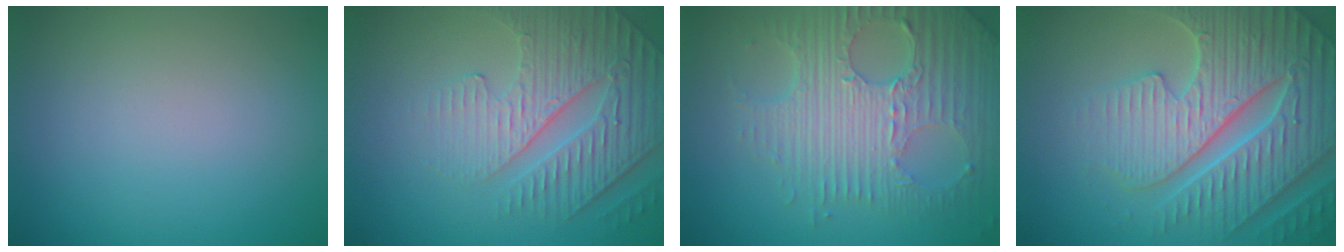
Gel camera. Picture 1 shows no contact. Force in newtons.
{"total": 4.3, "press": 4.1, "slide": 1.5}
{"total": 8.0, "press": 5.7, "slide": 5.6}
{"total": 7.4, "press": 7.2, "slide": 1.7}